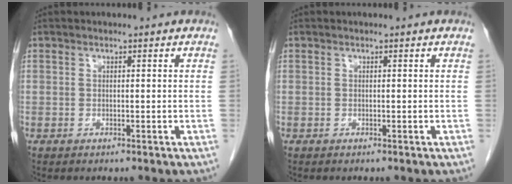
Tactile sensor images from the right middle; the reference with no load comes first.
{"total": 0.0}